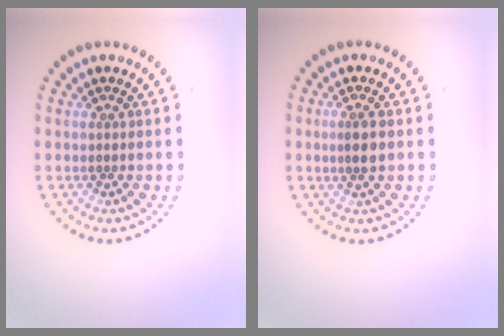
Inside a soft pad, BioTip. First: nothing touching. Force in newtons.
{"total": 2.0, "press": 1.7, "slide": 1.0}